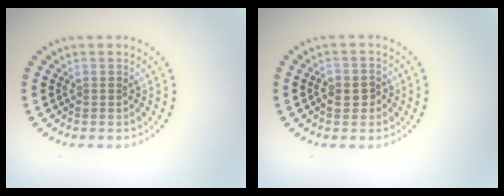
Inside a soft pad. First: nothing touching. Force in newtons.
{"total": 2.3, "press": 2.2, "slide": 0.5}